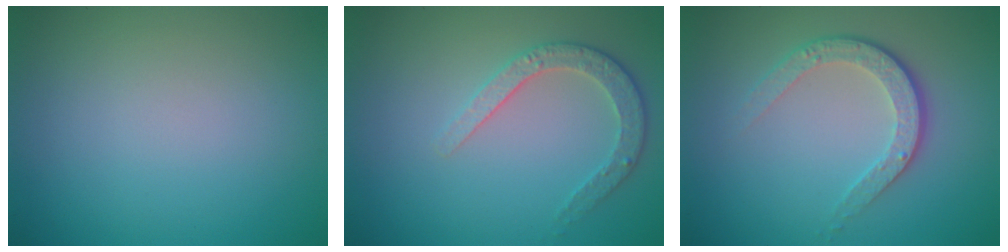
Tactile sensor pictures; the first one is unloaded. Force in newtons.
{"total": 2.9, "press": 2.8, "slide": 0.7}
{"total": 3.5, "press": 2.6, "slide": 2.4}